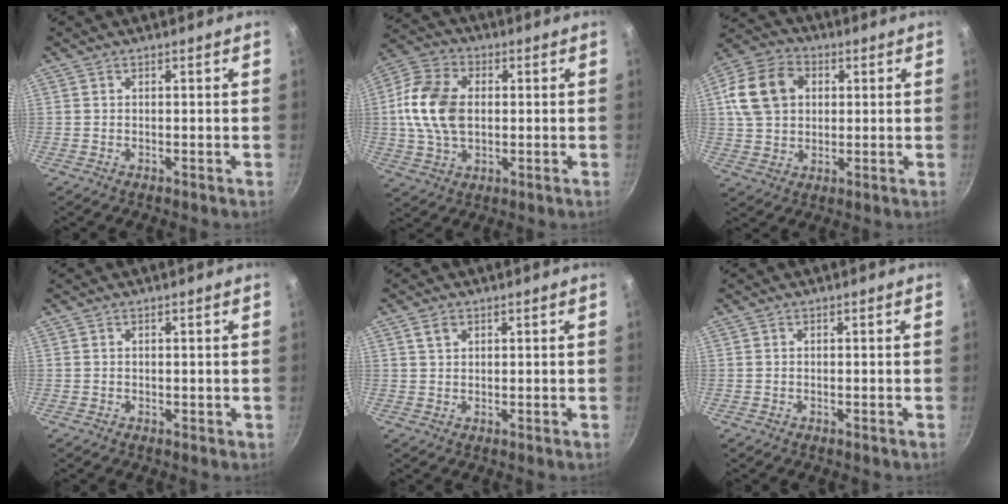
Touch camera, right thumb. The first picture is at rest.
{"total": 13.7, "force": [0.8, 9.3, 10.1], "torque": [-0.179, 0.011, 0.005]}
{"total": 13.2, "force": [2.9, 10.1, 8.0], "torque": [-0.132, 0.015, 0.041]}
{"total": 0.0}
{"total": 2.1, "force": [1.2, 1.3, 1.1], "torque": [-0.016, -0.001, 0.023]}
{"total": 0.0}